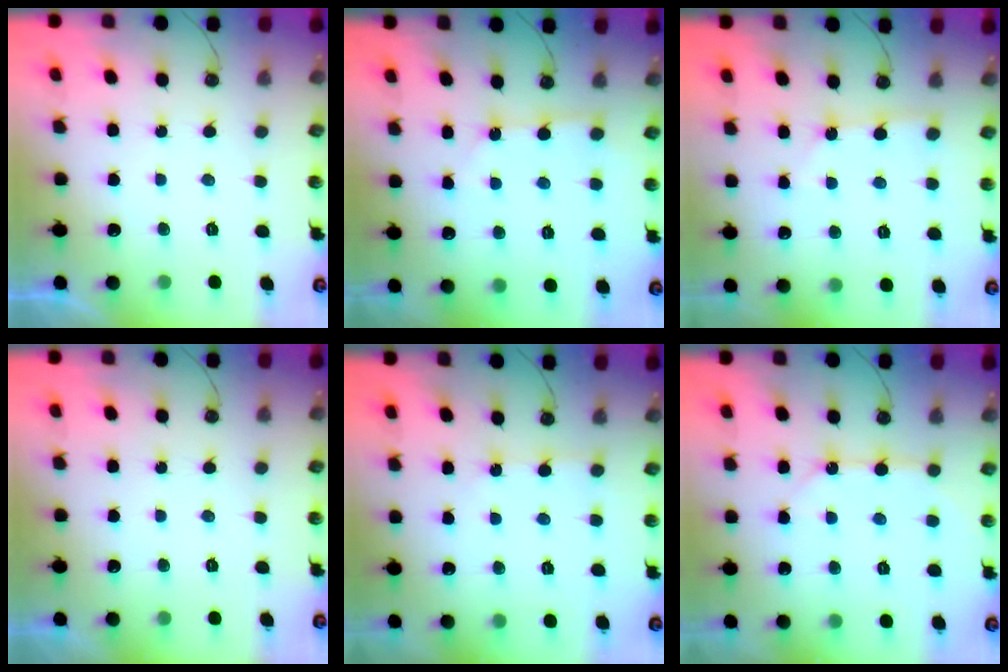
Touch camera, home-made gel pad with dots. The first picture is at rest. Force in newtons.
{"total": 4.7, "press": 4.7, "slide": 0.5}
{"total": 1.5, "press": 1.5, "slide": 0.2}
{"total": 0.0}
{"total": 3.3, "press": 3.3, "slide": 0.4}
{"total": 9.0, "press": 9.0, "slide": 0.2}